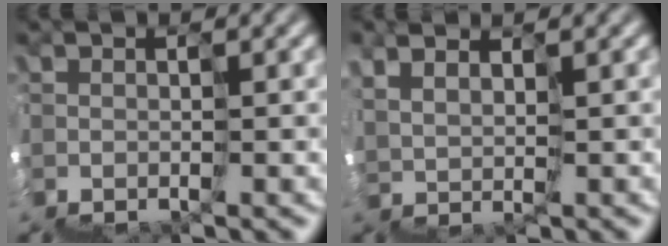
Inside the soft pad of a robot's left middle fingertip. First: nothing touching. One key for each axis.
{"total": 4.4, "fx": 4.0, "fy": -1.1, "fz": -1.6, "tx": 0.014, "ty": 0.030, "tz": 0.071}